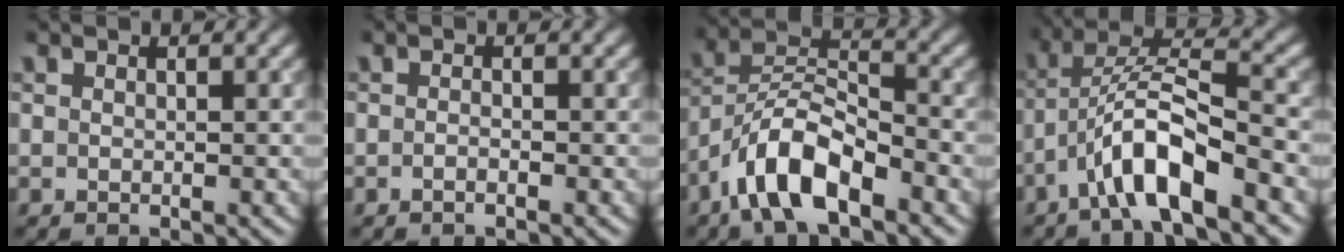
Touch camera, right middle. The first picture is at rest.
{"total": 0.7, "force": [-0.4, 0.2, 0.5], "torque": [-0.010, -0.001, -0.007]}
{"total": 7.1, "force": [-4.7, 2.6, 4.7], "torque": [-0.080, 0.009, -0.094]}
{"total": 7.1, "force": [-3.8, 1.6, 5.8], "torque": [-0.100, 0.017, -0.074]}